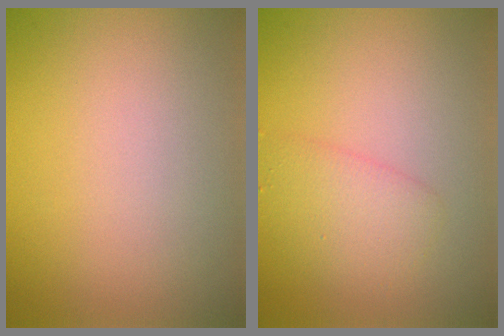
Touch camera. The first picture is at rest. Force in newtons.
{"total": 2.4, "press": 2.4, "slide": 0.1}